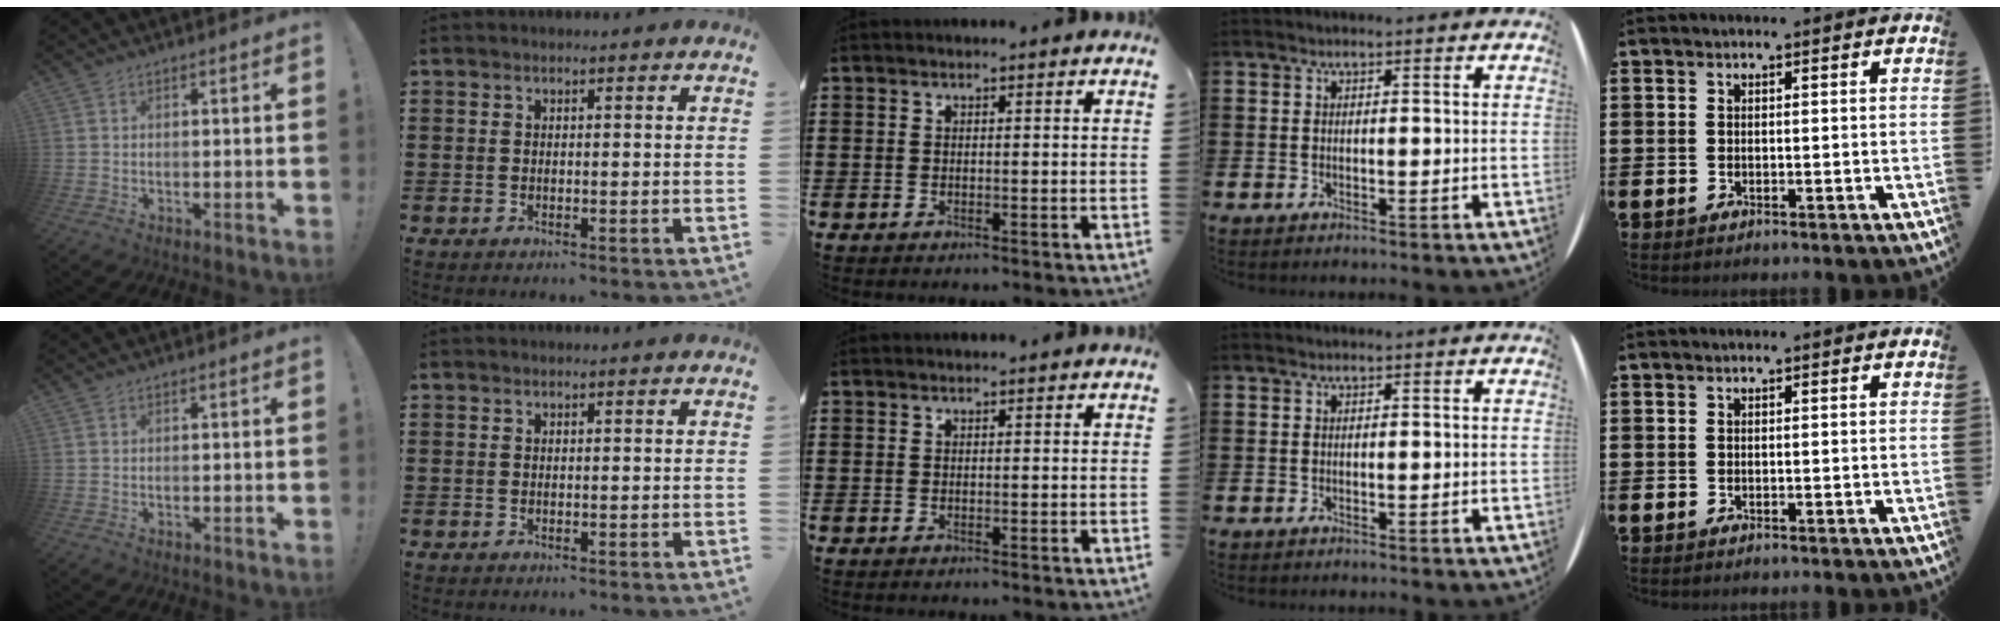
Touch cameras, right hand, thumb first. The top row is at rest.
{}